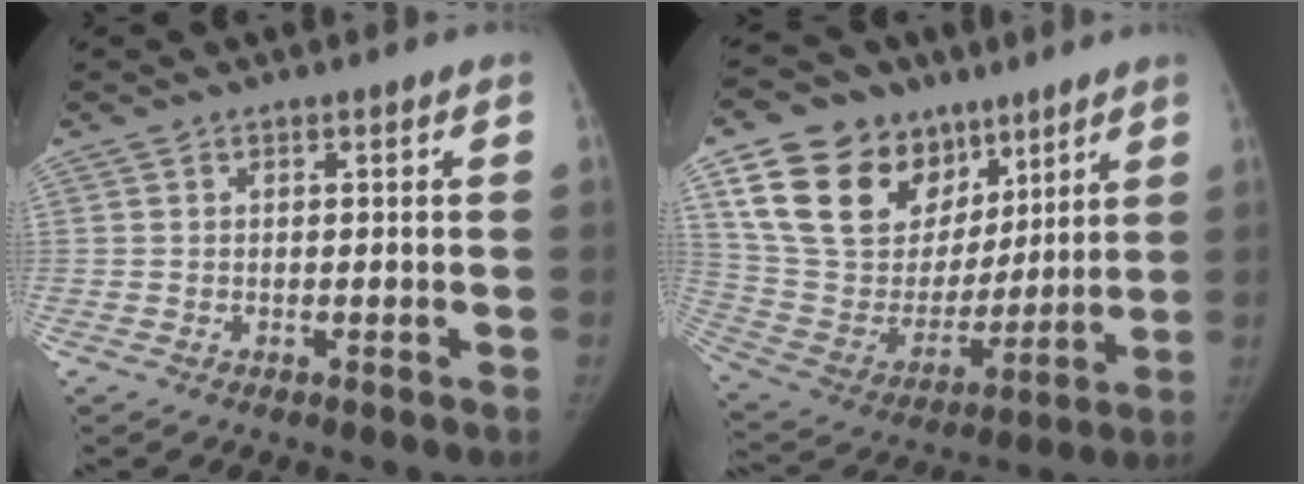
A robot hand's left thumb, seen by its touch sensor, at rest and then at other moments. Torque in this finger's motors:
{"motor_torque": [0.34, 0.63, 1.23, -1.54, 0.12]}